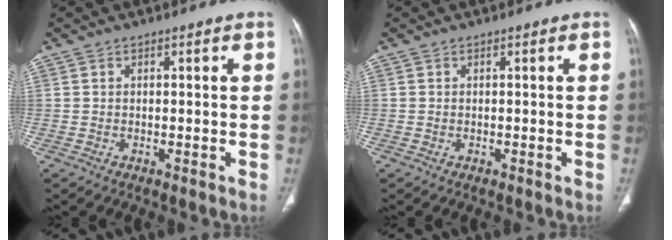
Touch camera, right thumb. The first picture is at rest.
{"total": 0.0}